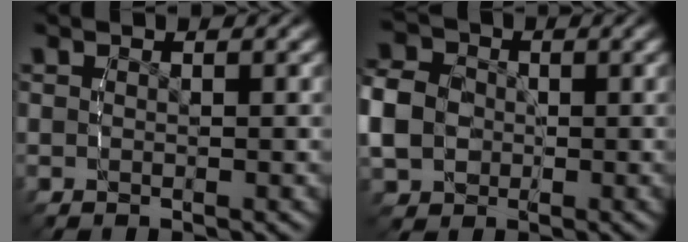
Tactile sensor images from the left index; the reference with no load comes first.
{"total": 7.6, "force": [-0.4, 6.7, 3.6], "torque": [-0.091, -0.015, -0.009]}